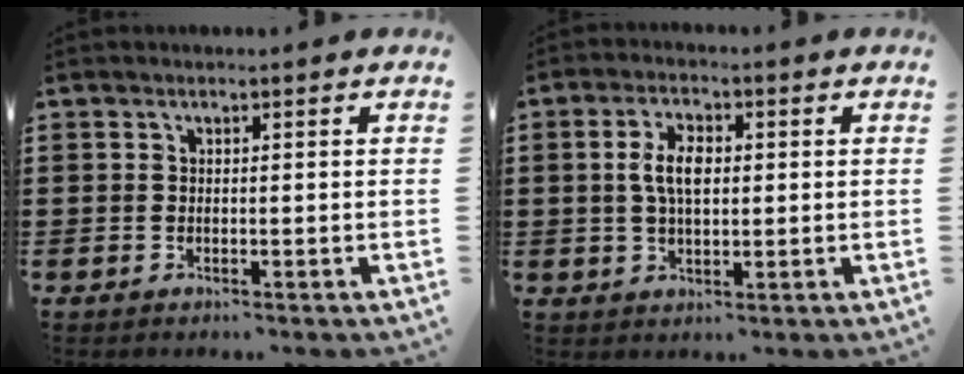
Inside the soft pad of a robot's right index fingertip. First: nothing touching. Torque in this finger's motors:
{"motor_torque": [1.05, -0.04, 0.59, 0.17]}